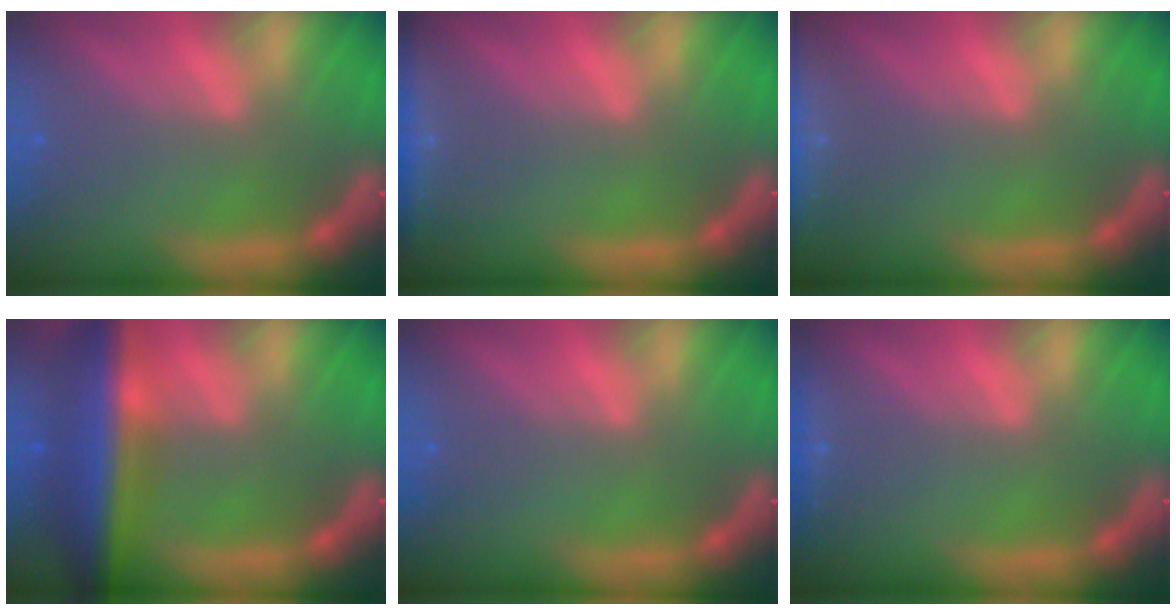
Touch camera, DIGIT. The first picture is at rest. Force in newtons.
{"total": 3.0}
{"total": 7.4}
{"total": 10.0}
{"total": 0.0}
{"total": 0.9}